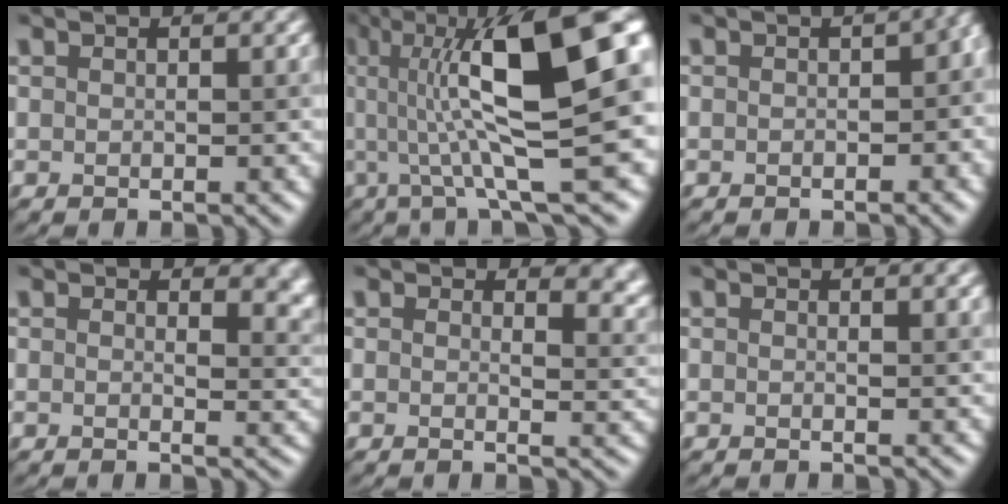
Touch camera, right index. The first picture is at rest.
{"total": 14.3, "force": [2.2, 3.7, 13.7], "torque": [-0.205, 0.016, 0.031]}
{"total": 4.8, "force": [-0.4, 2.4, 4.1], "torque": [-0.014, 0.005, -0.008]}
{"total": 4.9, "force": [1.5, 2.6, 3.9], "torque": [-0.017, 0.005, 0.003]}
{"total": 5.6, "force": [2.4, 2.9, 4.2], "torque": [-0.028, 0.010, 0.005]}
{"total": 1.7, "force": [0.4, 0.7, 1.5], "torque": [-0.016, -0.001, -0.013]}